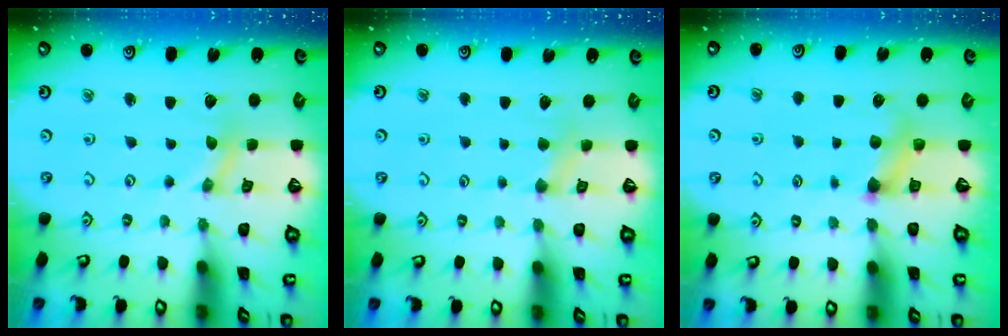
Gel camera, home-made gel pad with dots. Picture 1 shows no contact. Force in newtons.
{"total": 4.4, "press": 4.3, "slide": 0.5}
{"total": 5.6, "press": 5.6, "slide": 0.6}